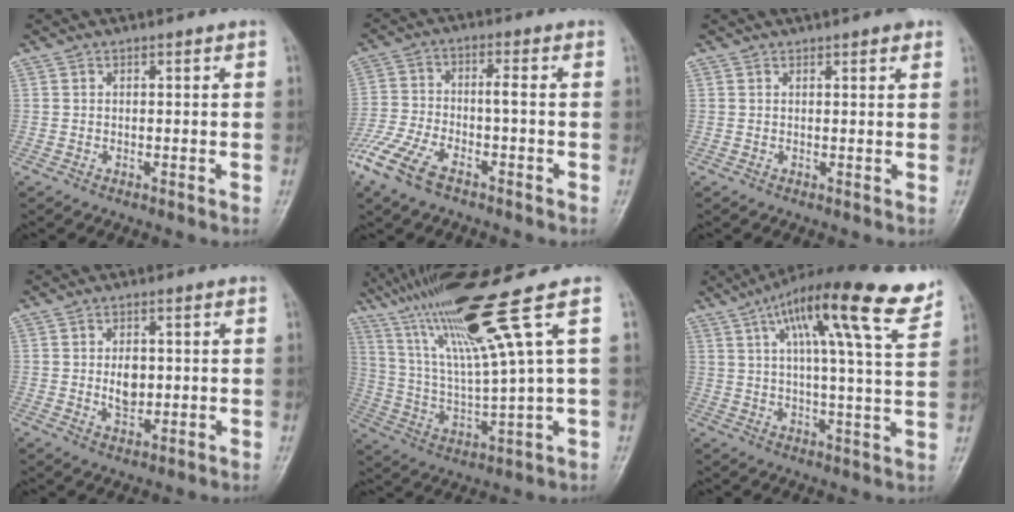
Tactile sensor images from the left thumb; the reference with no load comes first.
{"total": 11.1, "force": [-6.2, 3.4, 8.6], "torque": [-0.198, 0.016, -0.119]}
{"total": 2.5, "force": [1.7, 0.4, 1.8], "torque": [-0.019, -0.001, 0.019]}
{"total": 4.8, "force": [0.2, 2.8, 3.9], "torque": [-0.055, -0.003, 0.008]}
{"total": 17.2, "force": [9.7, -1.0, 14.2], "torque": [-0.262, -0.030, 0.180]}
{"total": 18.8, "force": [10.8, 2.9, 15.1], "torque": [-0.221, -0.021, 0.162]}